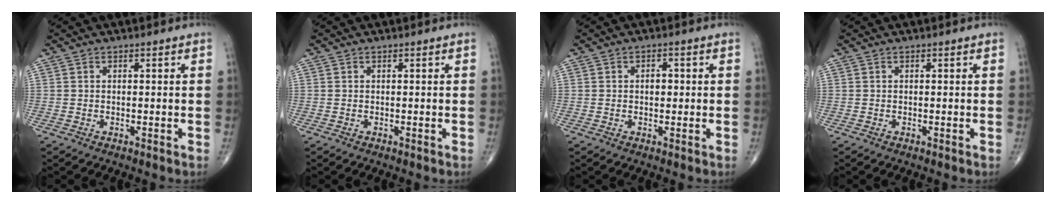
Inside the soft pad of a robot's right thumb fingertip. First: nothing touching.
{"total": 0.0}
{"total": 2.1, "force": [0.2, 1.4, 1.5], "torque": [-0.015, 0.007, 0.001]}
{"total": 0.0}